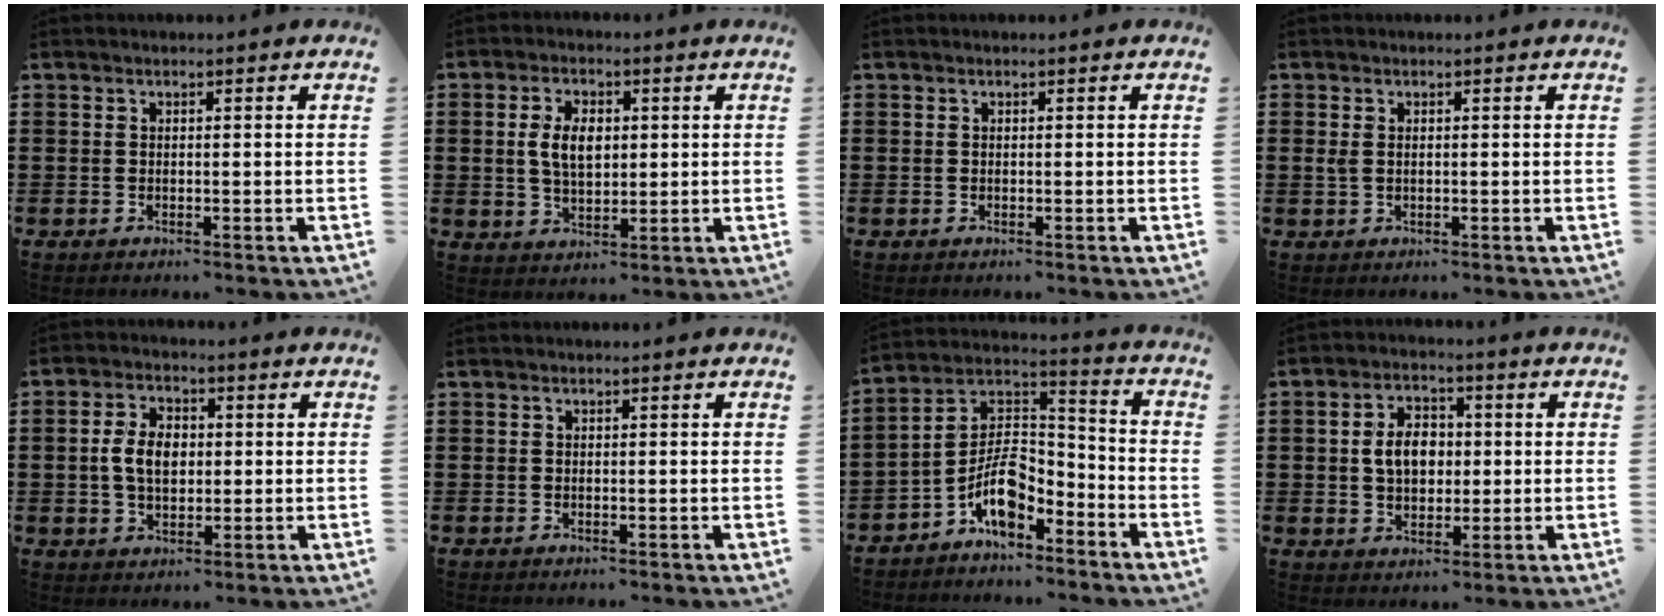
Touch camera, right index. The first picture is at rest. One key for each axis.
{"total": 5.6, "fx": 0.6, "fy": 3.2, "fz": 4.5, "tx": -0.094, "ty": 0.006, "tz": 0.004}
{"total": 0.0}
{"total": 1.3, "fx": 0.2, "fy": 0.8, "fz": 1.0, "tx": -0.029, "ty": 0.003, "tz": 0.000}
{"total": 5.7, "fx": 0.0, "fy": 3.6, "fz": 4.4, "tx": -0.103, "ty": 0.008, "tz": -0.007}
{"total": 0.0}
{"total": 8.7, "fx": -5.3, "fy": 4.2, "fz": 5.5, "tx": -0.120, "ty": -0.003, "tz": -0.107}
{"total": 5.8, "fx": 0.2, "fy": 4.0, "fz": 4.2, "tx": -0.082, "ty": 0.006, "tz": -0.006}